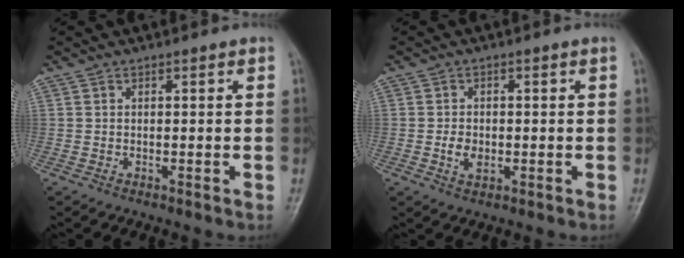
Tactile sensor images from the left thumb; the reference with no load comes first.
{"total": 3.3, "force": [-0.7, 2.4, 2.2], "torque": [-0.034, 0.002, -0.013]}